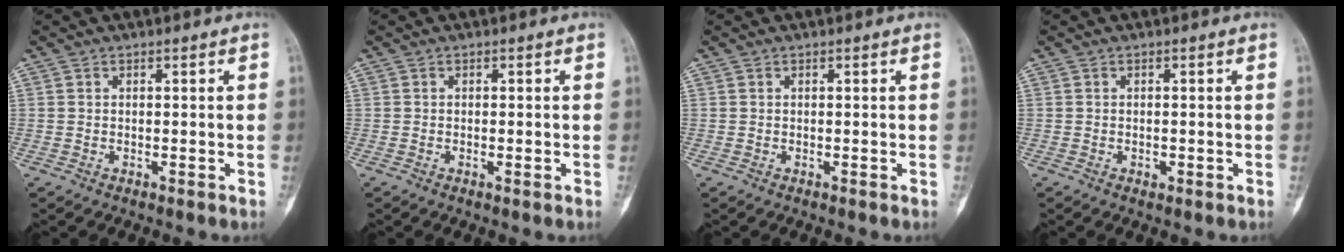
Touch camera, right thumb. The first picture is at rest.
{"total": 0.9, "force": [-0.2, 0.3, 0.8], "torque": [-0.015, 0.000, -0.003]}
{"total": 0.0}
{"total": 1.1, "force": [-0.4, 0.7, 0.7], "torque": [-0.011, 0.001, -0.005]}